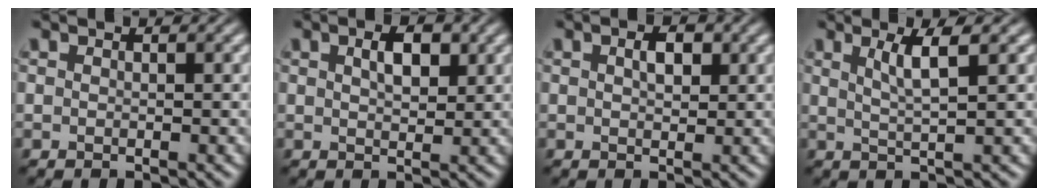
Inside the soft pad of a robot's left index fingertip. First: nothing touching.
{"total": 2.6, "force": [1.1, 1.2, 2.0], "torque": [-0.035, 0.004, 0.019]}
{"total": 2.0, "force": [0.7, 1.1, 1.5], "torque": [-0.024, 0.002, 0.011]}
{"total": 3.1, "force": [1.3, 0.6, 2.7], "torque": [-0.040, 0.000, 0.024]}